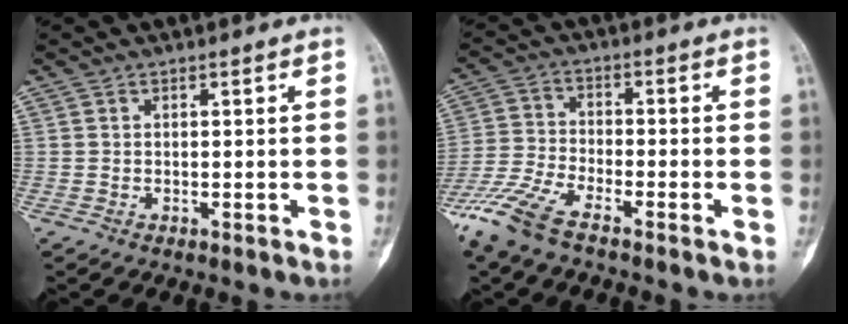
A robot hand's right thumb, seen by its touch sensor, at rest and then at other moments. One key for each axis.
{"total": 10.5, "fx": -7.4, "fy": 2.4, "fz": 7.0, "tx": -0.171, "ty": 0.008, "tz": -0.156}